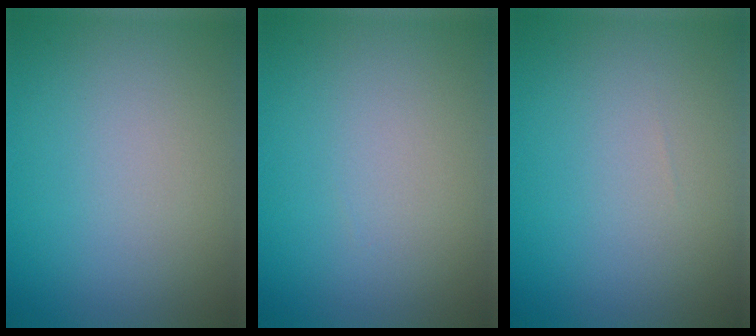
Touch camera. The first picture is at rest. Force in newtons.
{"total": 0.0}
{"total": 0.0}